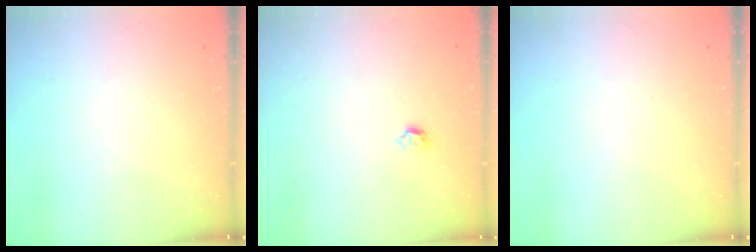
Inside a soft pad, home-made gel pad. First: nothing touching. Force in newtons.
{"total": 3.2, "press": 3.1, "slide": 0.7}
{"total": 0.0}